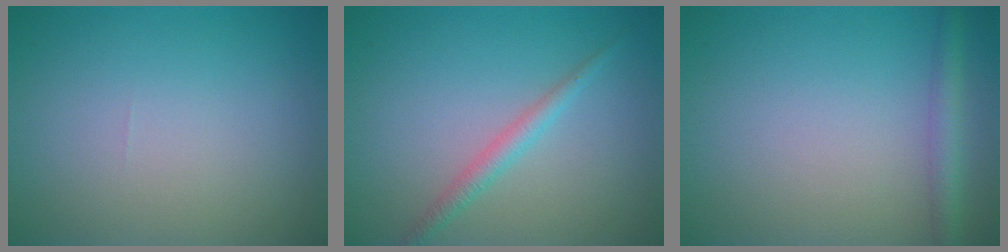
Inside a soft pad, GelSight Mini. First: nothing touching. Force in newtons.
{"total": 1.7, "press": 1.7, "slide": 0.0}
{"total": 2.3, "press": 2.3, "slide": 0.0}